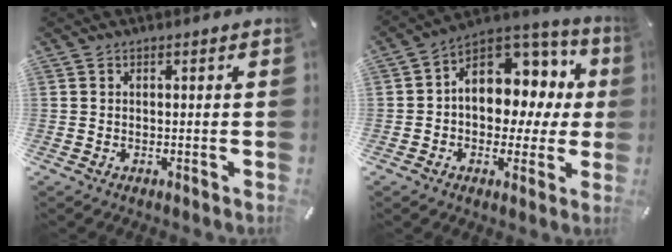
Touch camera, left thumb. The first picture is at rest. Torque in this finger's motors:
{"motor_torque": [0.75, 0.76, 0.91, 0.63, 0.13]}